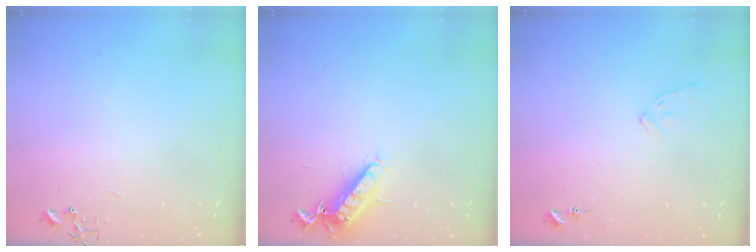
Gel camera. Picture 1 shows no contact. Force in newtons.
{"total": 13.0, "press": 12.9, "slide": 1.2}
{"total": 8.2, "press": 8.2, "slide": 0.3}